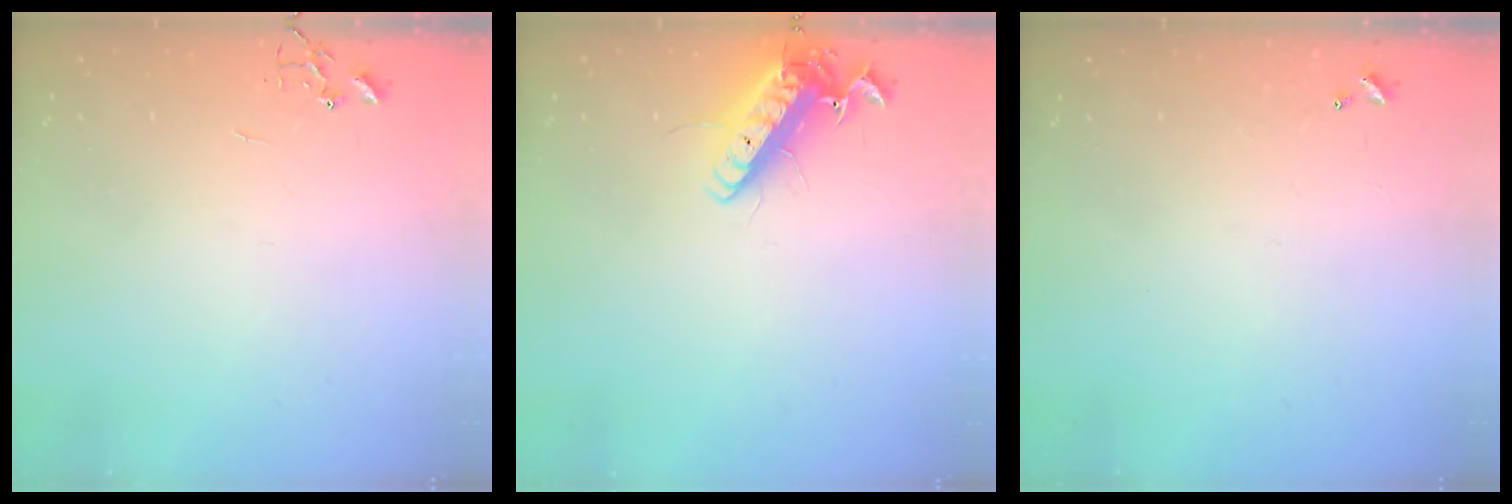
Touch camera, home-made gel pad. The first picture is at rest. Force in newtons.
{"total": 14.1, "press": 13.9, "slide": 2.6}
{"total": 0.0}